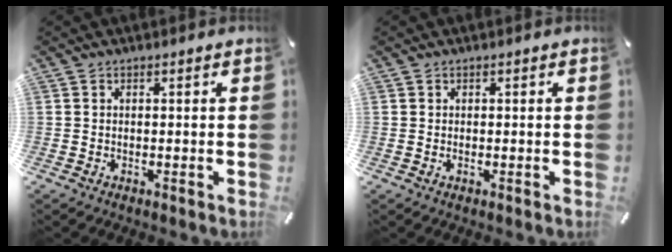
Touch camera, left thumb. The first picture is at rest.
{"total": 0.7, "force": [-0.2, 0.3, 0.5], "torque": [-0.002, -0.005, -0.005]}